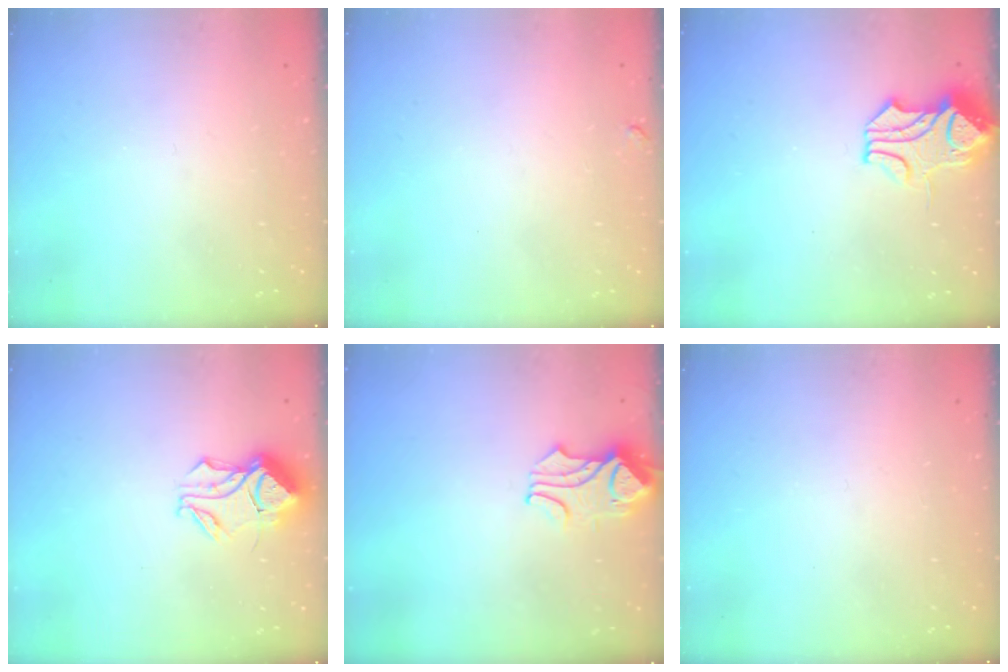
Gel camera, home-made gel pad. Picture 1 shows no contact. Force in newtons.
{"total": 0.0}
{"total": 1.5, "press": 0.8, "slide": 1.3}
{"total": 9.8, "press": 9.7, "slide": 1.5}
{"total": 1.5, "press": 1.5, "slide": 0.5}
{"total": 0.0}